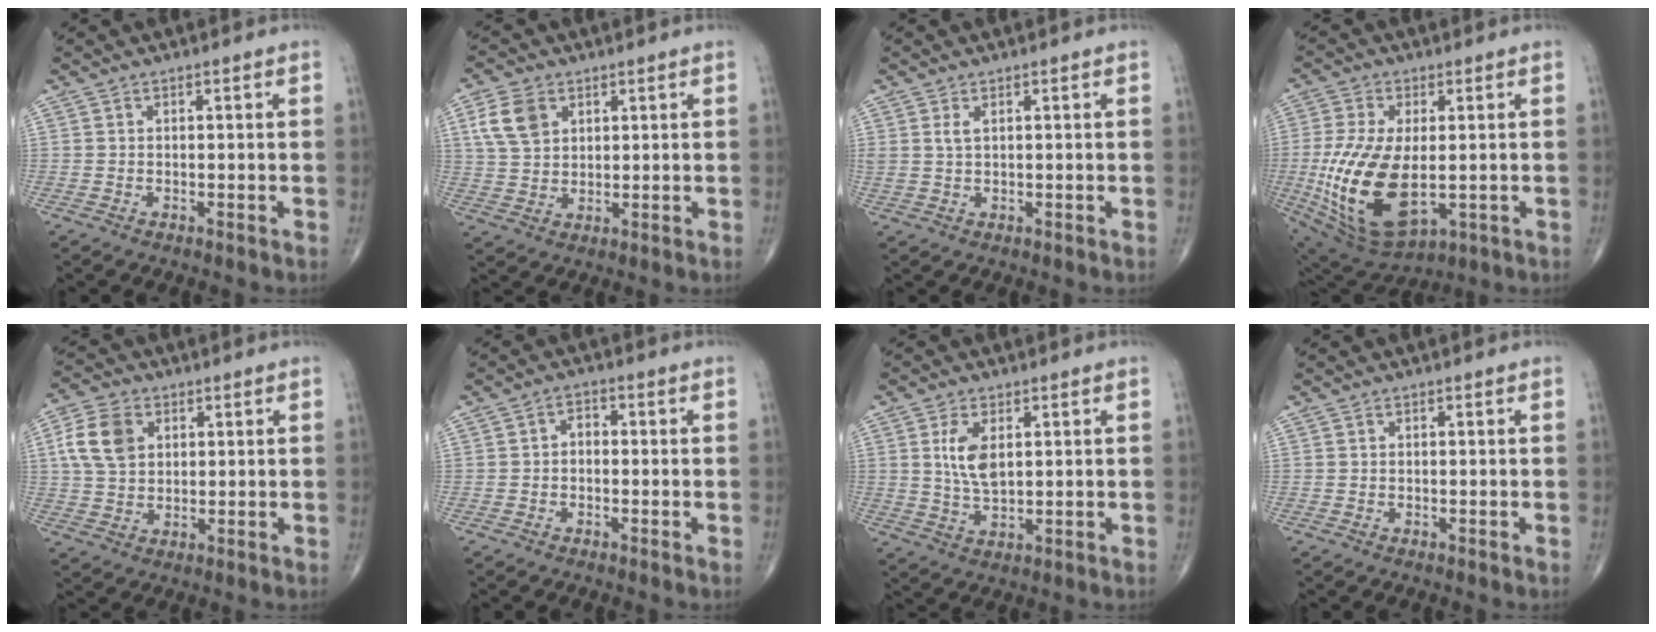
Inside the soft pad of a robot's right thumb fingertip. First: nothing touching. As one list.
[{"total": 7.3, "force": [3.0, 5.1, 4.4], "torque": [-0.073, -0.005, 0.061]}, {"total": 1.9, "force": [0.9, 0.8, 1.5], "torque": [-0.036, 0.004, 0.024]}, {"total": 19.0, "force": [-2.1, 9.8, 16.1], "torque": [-0.333, -0.021, -0.014]}, {"total": 8.9, "force": [2.6, 6.4, 5.7], "torque": [-0.104, 0.002, 0.049]}, {"total": 2.3, "force": [-0.3, 1.7, 1.6], "torque": [-0.012, 0.012, -0.015]}, {"total": 6.4, "force": [1.7, 3.2, 5.3], "torque": [-0.100, -0.011, 0.038]}, {"total": 0.0}]